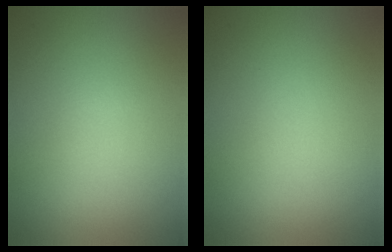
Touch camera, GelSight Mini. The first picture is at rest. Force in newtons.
{"total": 0.0}